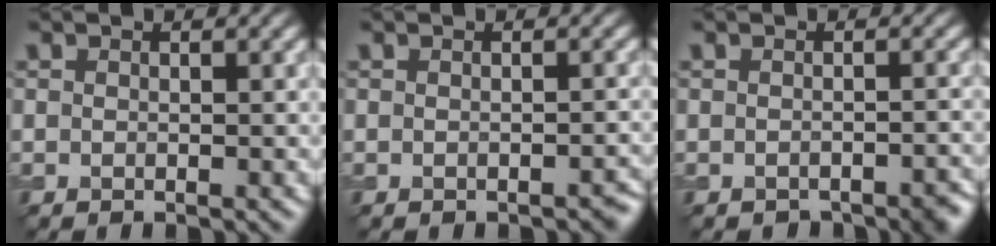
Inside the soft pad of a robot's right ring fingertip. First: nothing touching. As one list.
[{"total": 0.9, "force": [-0.8, 0.2, 0.5], "torque": [-0.007, -0.001, -0.007]}, {"total": 2.3, "force": [-2.0, 0.8, 0.8], "torque": [-0.006, 0.000, -0.021]}]